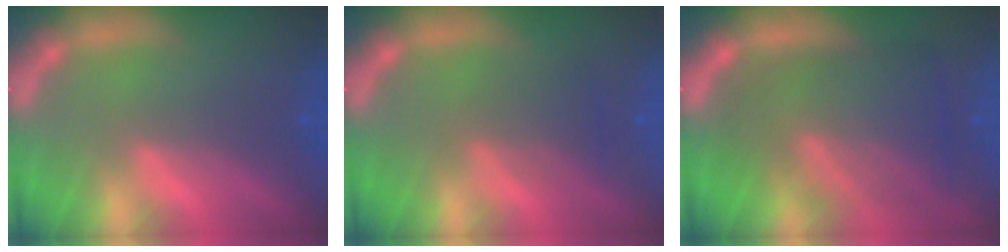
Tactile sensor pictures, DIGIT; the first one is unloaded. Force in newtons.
{"total": 2.5}
{"total": 9.1}